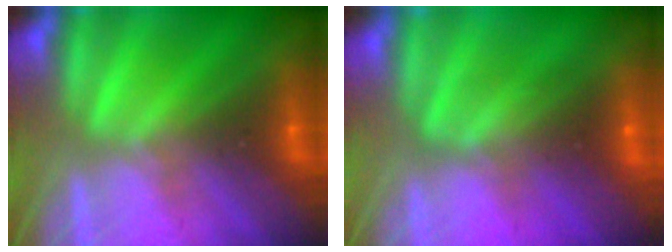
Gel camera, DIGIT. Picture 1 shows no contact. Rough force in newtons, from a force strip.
{"total": 2.6}